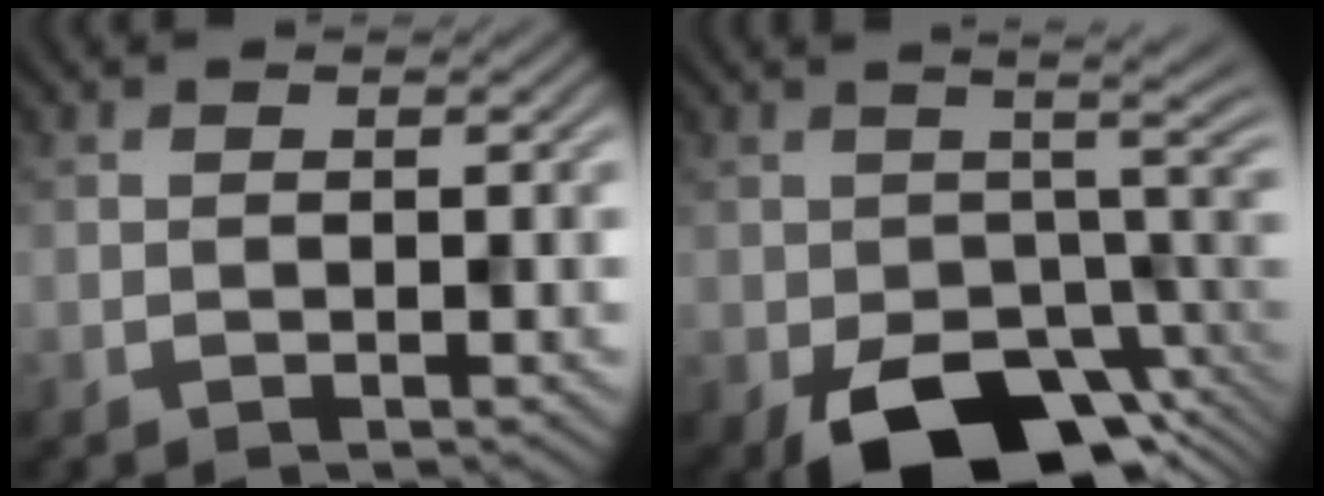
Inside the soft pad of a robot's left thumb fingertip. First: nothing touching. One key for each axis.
{"total": 15.1, "fx": -4.6, "fy": 8.0, "fz": 11.9, "tx": -0.163, "ty": -0.039, "tz": -0.040}